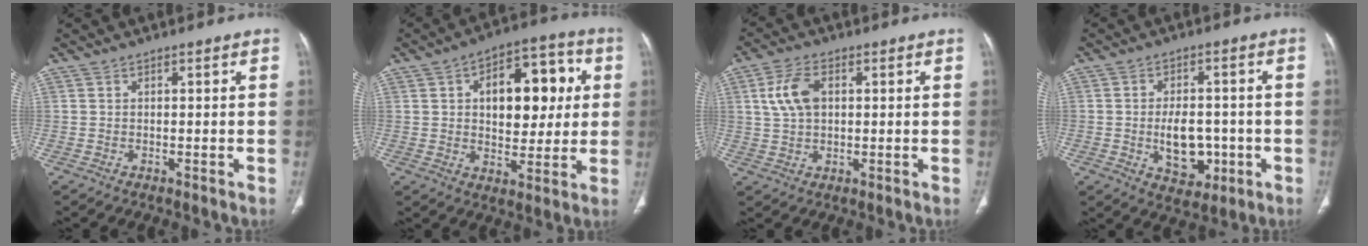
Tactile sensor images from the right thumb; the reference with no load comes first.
{"total": 16.6, "force": [3.4, 9.7, 13.0], "torque": [-0.139, 0.015, 0.050]}
{"total": 9.3, "force": [1.6, 6.2, 6.8], "torque": [-0.131, 0.017, 0.029]}
{"total": 9.2, "force": [-1.8, 6.1, 6.7], "torque": [-0.075, 0.009, -0.014]}